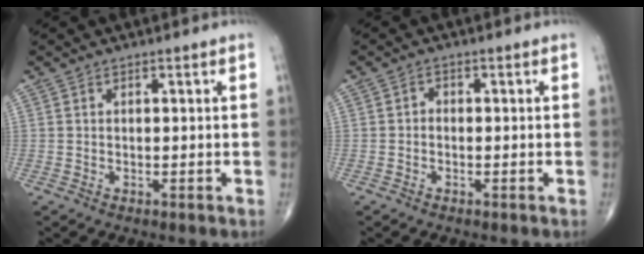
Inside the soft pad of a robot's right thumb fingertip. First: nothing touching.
{"total": 1.1, "force": [-0.4, 0.9, 0.6], "torque": [0.000, 0.004, -0.010]}